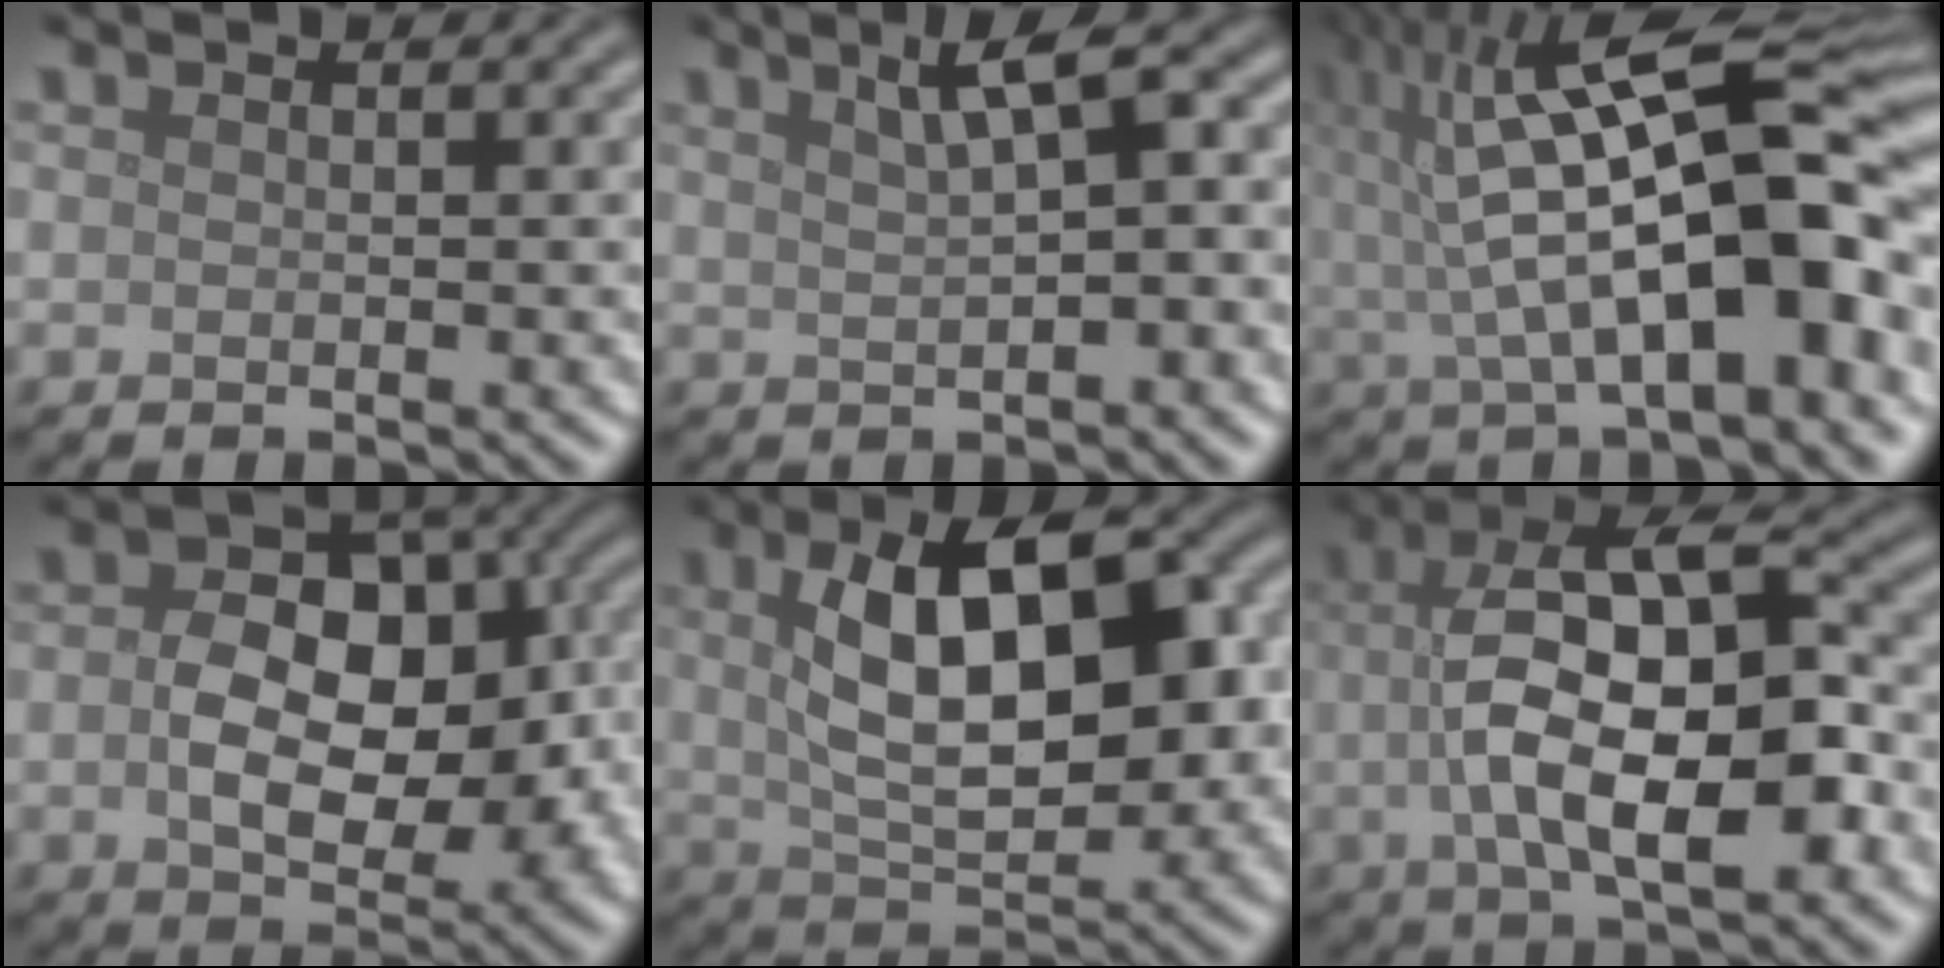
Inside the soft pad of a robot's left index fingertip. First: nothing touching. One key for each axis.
{"total": 5.9, "fx": 2.3, "fy": 1.8, "fz": 5.2, "tx": -0.076, "ty": 0.019, "tz": 0.036}
{"total": 16.2, "fx": 1.5, "fy": 6.2, "fz": 15.0, "tx": -0.219, "ty": 0.022, "tz": 0.026}
{"total": 9.9, "fx": -0.5, "fy": 6.2, "fz": 7.7, "tx": -0.120, "ty": 0.004, "tz": -0.004}
{"total": 10.6, "fx": 1.6, "fy": 5.2, "fz": 9.1, "tx": -0.138, "ty": 0.012, "tz": 0.025}
{"total": 10.5, "fx": -0.6, "fy": 4.3, "fz": 9.6, "tx": -0.161, "ty": 0.003, "tz": -0.008}